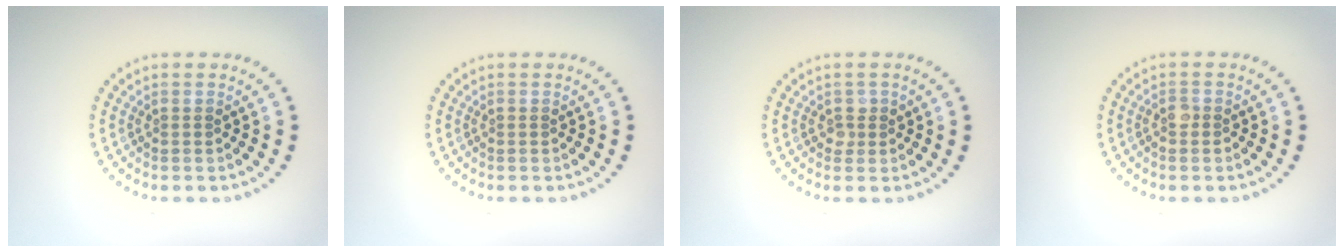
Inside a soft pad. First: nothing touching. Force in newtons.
{"total": 0.0}
{"total": 1.1, "press": 1.1, "slide": 0.3}
{"total": 1.0, "press": 0.9, "slide": 0.4}